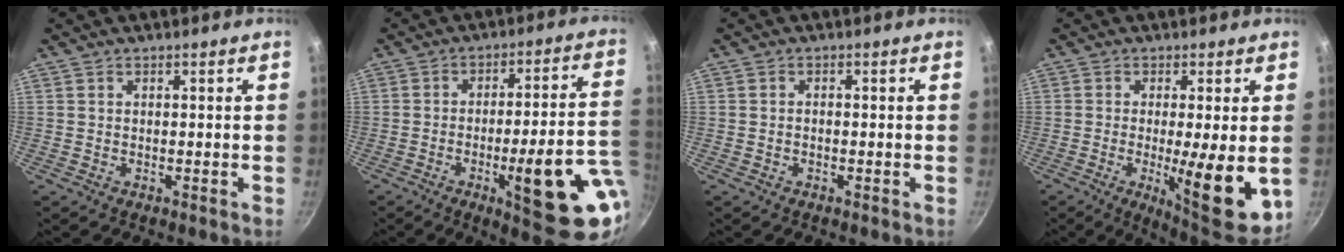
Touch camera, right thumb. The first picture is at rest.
{"total": 19.5, "force": [-6.1, 4.4, 18.0], "torque": [-0.217, 0.021, -0.077]}
{"total": 0.9, "force": [-0.4, 0.5, 0.5], "torque": [-0.015, 0.007, -0.009]}
{"total": 13.5, "force": [-1.8, 2.8, 13.1], "torque": [-0.182, -0.013, -0.020]}